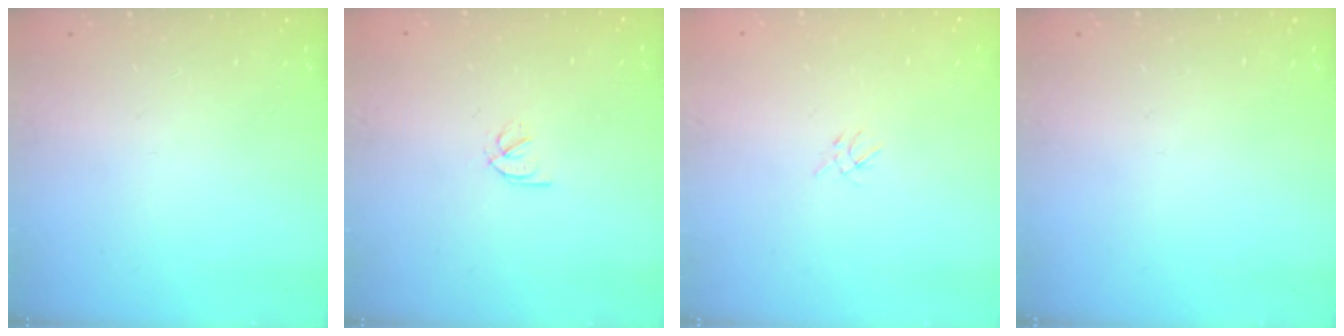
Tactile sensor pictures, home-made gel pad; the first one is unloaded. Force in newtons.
{"total": 2.0, "press": 2.0, "slide": 0.3}
{"total": 2.2, "press": 2.2, "slide": 0.5}
{"total": 0.0}